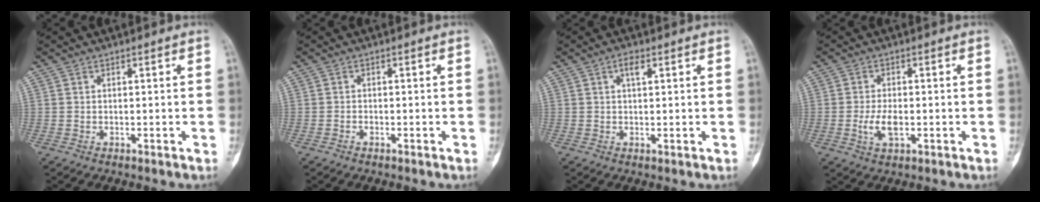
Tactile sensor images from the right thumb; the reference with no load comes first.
{"total": 0.6, "force": [-0.4, 0.4, 0.1], "torque": [-0.002, 0.001, -0.009]}
{"total": 2.6, "force": [1.1, 1.0, 2.2], "torque": [-0.036, -0.001, 0.018]}
{"total": 4.6, "force": [-0.9, 2.4, 3.9], "torque": [-0.076, -0.001, -0.014]}